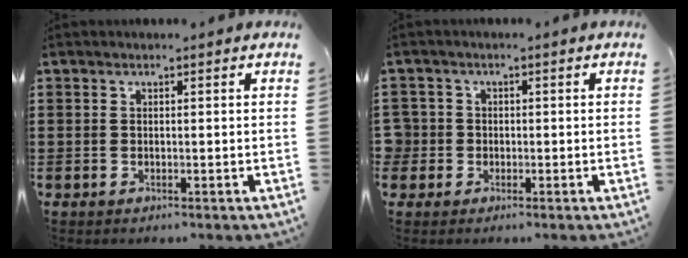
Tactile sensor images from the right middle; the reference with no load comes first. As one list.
[{"total": 2.5, "force": [-0.3, 2.4, 0.3], "torque": [-0.025, 0.004, -0.014]}]